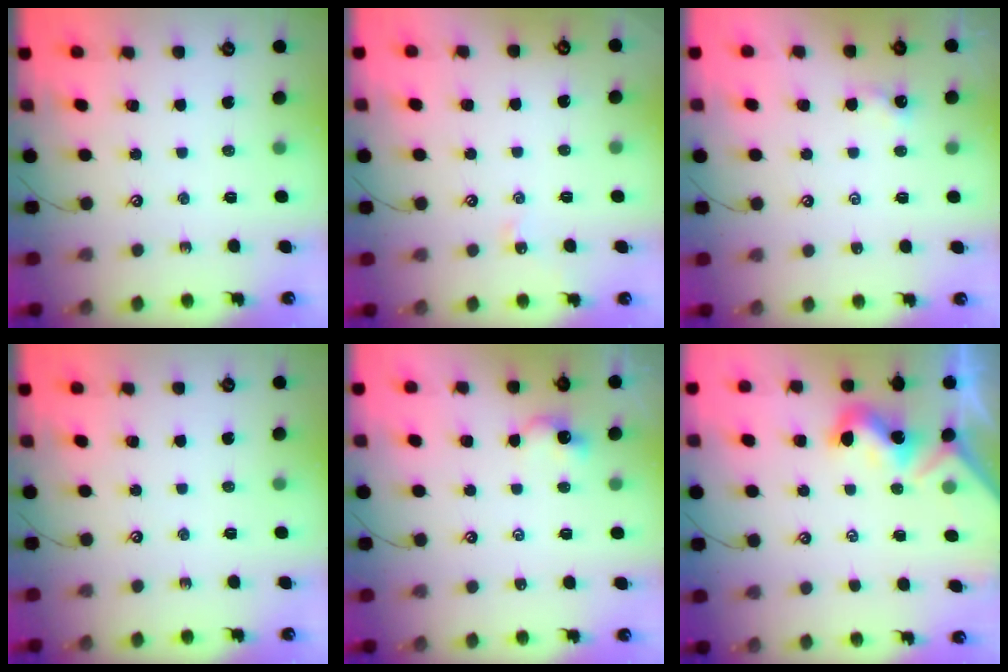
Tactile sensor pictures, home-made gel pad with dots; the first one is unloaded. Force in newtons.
{"total": 0.6, "press": 0.5, "slide": 0.4}
{"total": 0.7, "press": 0.7, "slide": 0.2}
{"total": 0.0}
{"total": 0.0}
{"total": 1.8, "press": 1.8, "slide": 0.2}